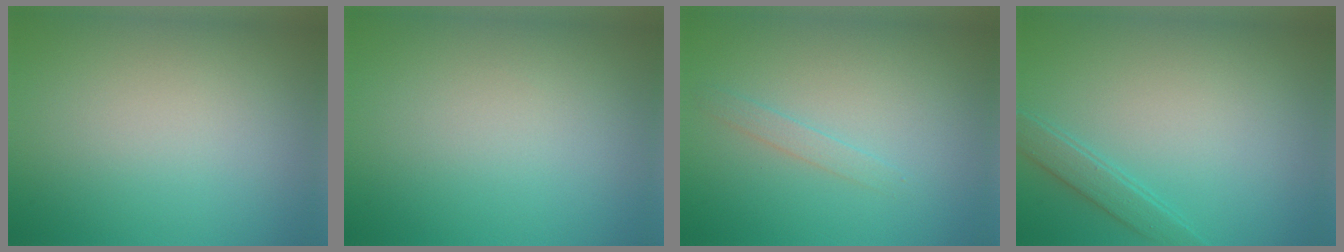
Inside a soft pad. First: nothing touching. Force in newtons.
{"total": 0.0}
{"total": 1.1, "press": 1.1, "slide": 0.1}
{"total": 1.9, "press": 1.9, "slide": 0.1}